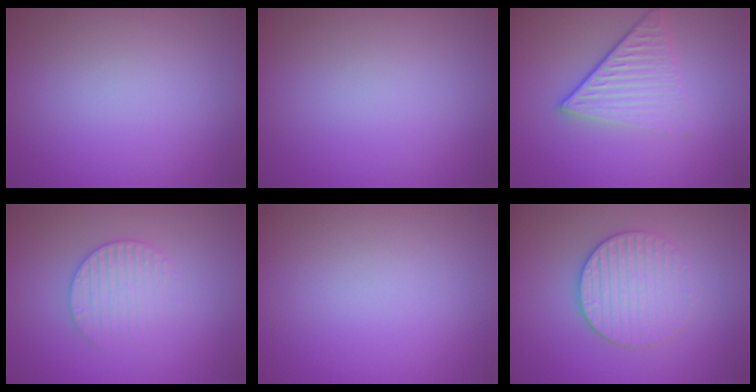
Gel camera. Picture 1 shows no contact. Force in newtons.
{"total": 0.0}
{"total": 4.5, "press": 2.9, "slide": 3.5}
{"total": 2.5, "press": 2.5, "slide": 0.4}
{"total": 0.0}
{"total": 3.5, "press": 3.2, "slide": 1.4}